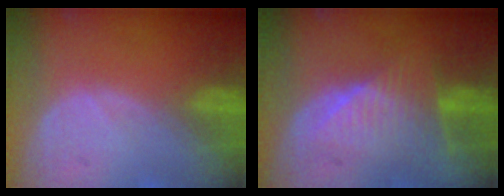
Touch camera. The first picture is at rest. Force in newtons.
{"total": 8.1, "press": 7.1, "slide": 3.9}